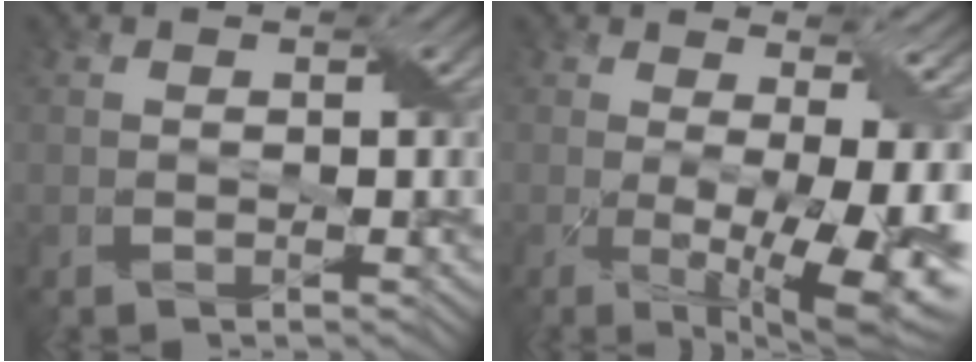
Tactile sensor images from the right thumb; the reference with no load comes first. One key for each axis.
{"total": 12.7, "fx": -0.5, "fy": 4.6, "fz": 11.8, "tx": -0.164, "ty": -0.013, "tz": 0.016}